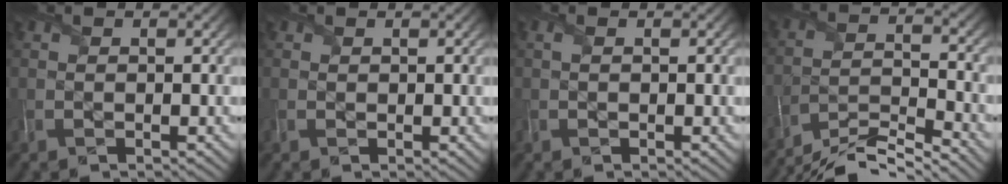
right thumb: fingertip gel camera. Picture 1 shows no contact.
{"total": 0.5, "force": [0.4, 0.4, -0.1], "torque": [0.003, 0.002, 0.009]}
{"total": 0.8, "force": [0.0, 0.5, 0.6], "torque": [-0.012, 0.001, 0.002]}
{"total": 8.3, "force": [-7.8, 0.8, 2.6], "torque": [-0.038, 0.001, -0.149]}